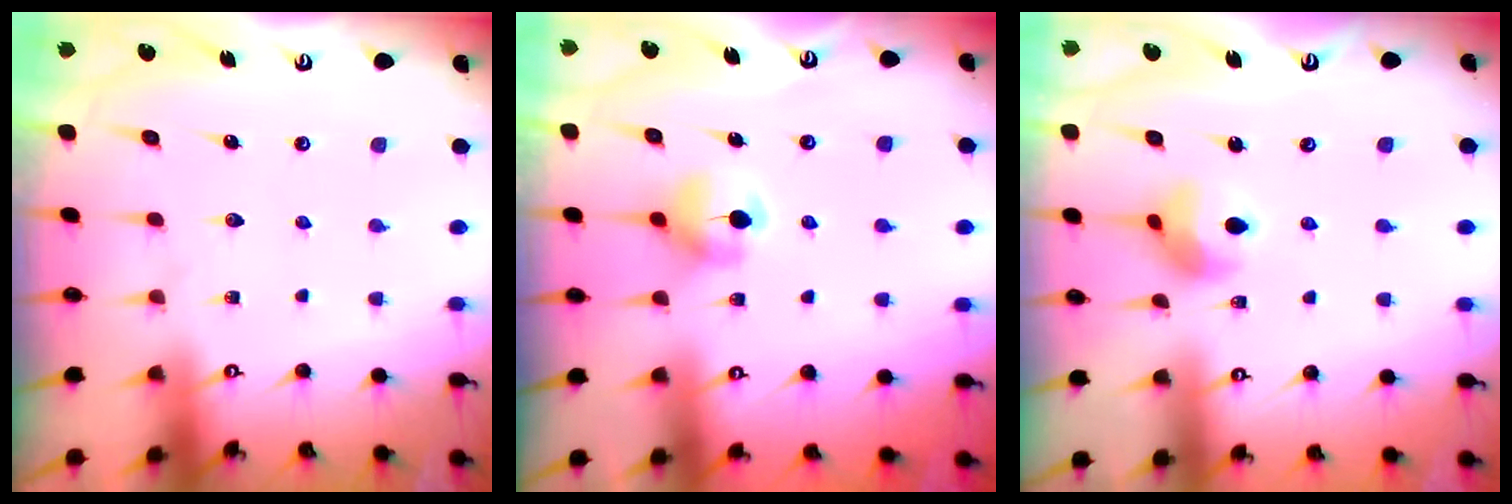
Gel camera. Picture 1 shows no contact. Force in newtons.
{"total": 5.9, "press": 5.9, "slide": 0.7}
{"total": 7.8, "press": 7.8, "slide": 0.6}